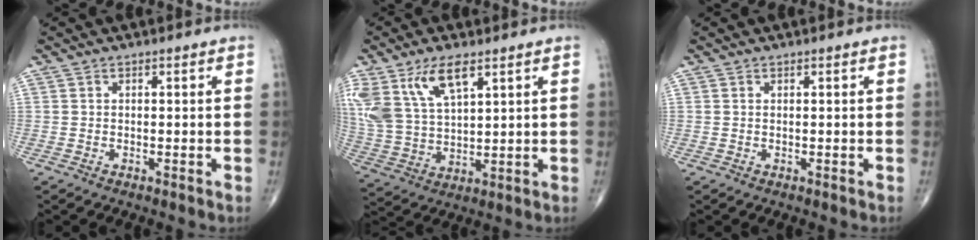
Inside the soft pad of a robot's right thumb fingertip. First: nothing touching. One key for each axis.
{"total": 14.0, "fx": 7.4, "fy": 6.5, "fz": 9.9, "tx": -0.195, "ty": -0.020, "tz": 0.155}
{"total": 0.0}